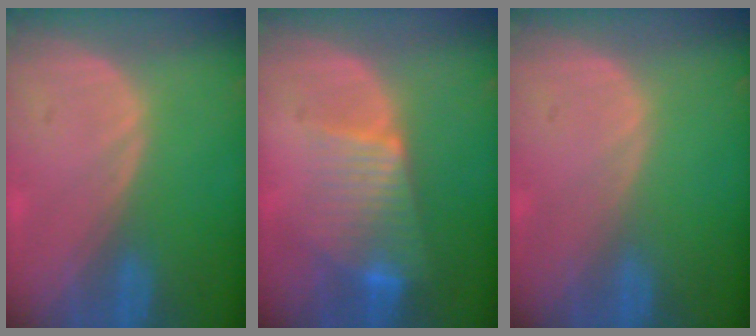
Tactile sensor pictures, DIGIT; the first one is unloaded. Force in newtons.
{"total": 7.5, "press": 6.6, "slide": 3.6}
{"total": 0.0}